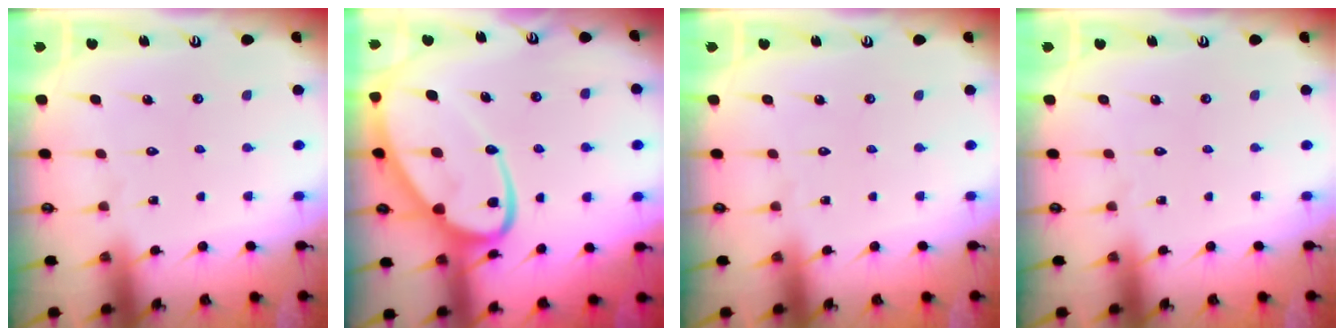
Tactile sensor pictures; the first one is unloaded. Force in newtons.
{"total": 17.5, "press": 17.4, "slide": 1.4}
{"total": 0.0}
{"total": 0.0}